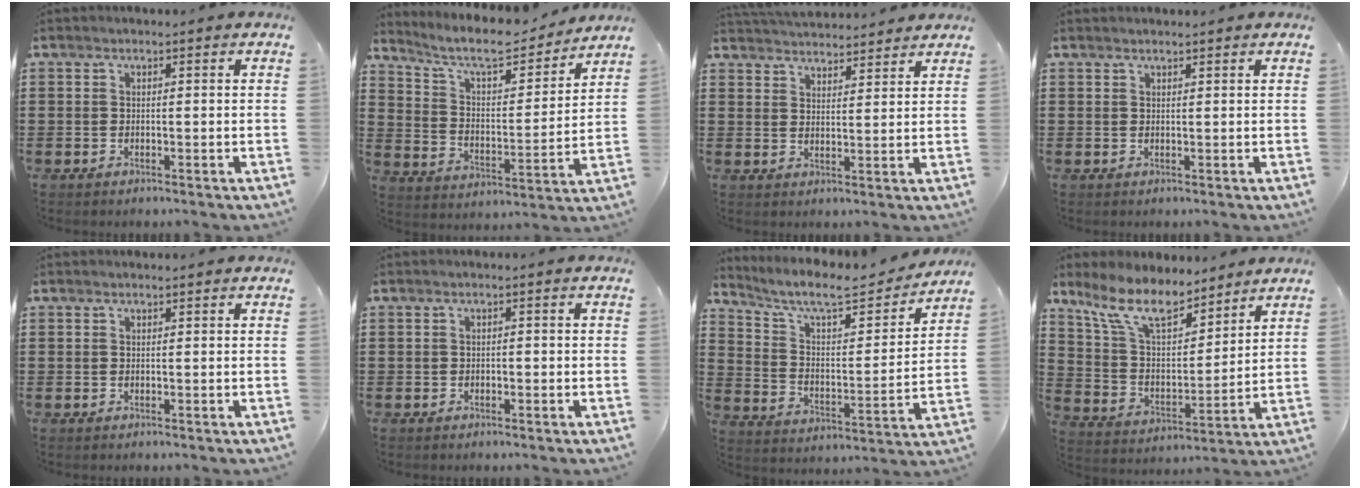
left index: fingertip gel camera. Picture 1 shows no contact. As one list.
[{"total": 8.2, "force": [7.4, 1.2, 3.4], "torque": [-0.097, -0.047, 0.126]}, {"total": 3.7, "force": [3.7, 0.3, -0.1], "torque": [-0.011, -0.016, 0.067]}, {"total": 0.8, "force": [0.7, 0.0, 0.1], "torque": [-0.004, -0.001, 0.015]}, {"total": 0.0}, {"total": 0.7, "force": [-0.5, 0.4, 0.3], "torque": [-0.009, -0.001, -0.010]}, {"total": 8.3, "force": [7.3, 1.1, 3.7], "torque": [-0.097, -0.051, 0.119]}, {"total": 10.5, "force": [8.5, 2.9, 5.4], "torque": [-0.136, -0.035, 0.154]}]